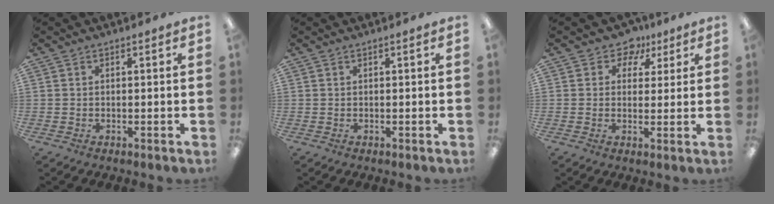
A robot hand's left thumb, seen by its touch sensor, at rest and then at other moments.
{"total": 0.0}
{"total": 6.4, "force": [4.0, 4.6, 1.9], "torque": [-0.035, -0.016, 0.071]}